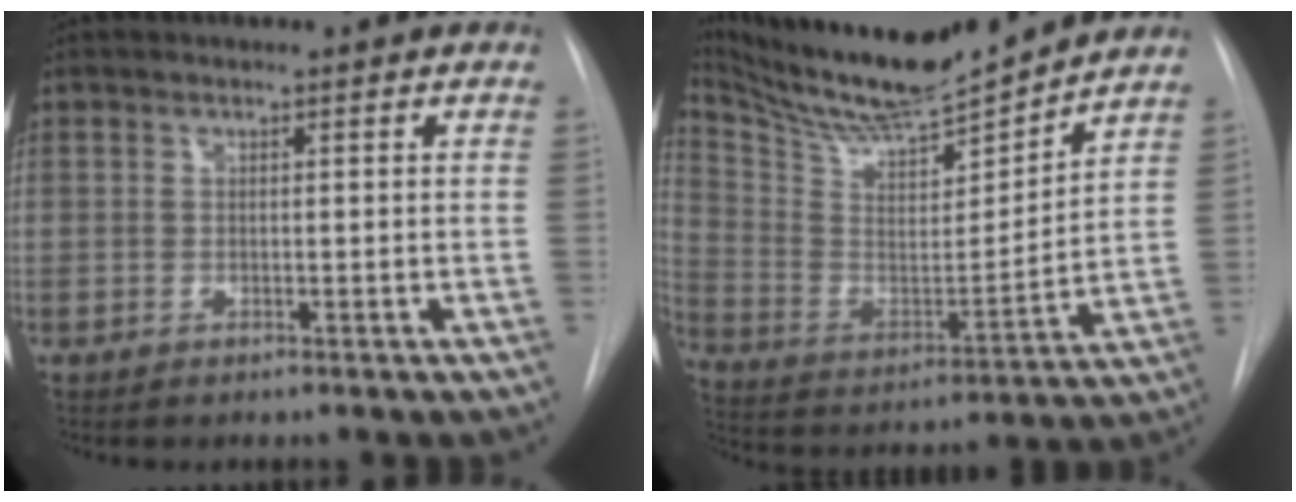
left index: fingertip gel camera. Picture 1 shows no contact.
{"total": 17.7, "force": [16.3, 1.7, 6.7], "torque": [-0.140, -0.017, 0.284]}